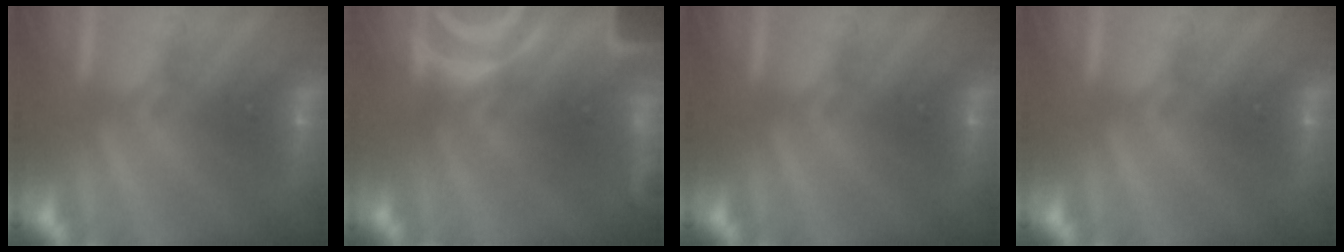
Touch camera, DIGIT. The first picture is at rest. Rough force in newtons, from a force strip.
{"total": 8.7}
{"total": 0.0}
{"total": 0.0}